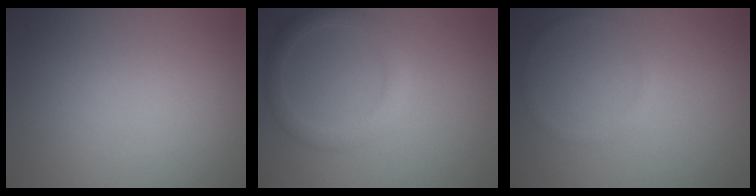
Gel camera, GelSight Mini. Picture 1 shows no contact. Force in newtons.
{"total": 2.3, "press": 2.3, "slide": 0.1}
{"total": 0.8, "press": 0.8, "slide": 0.1}